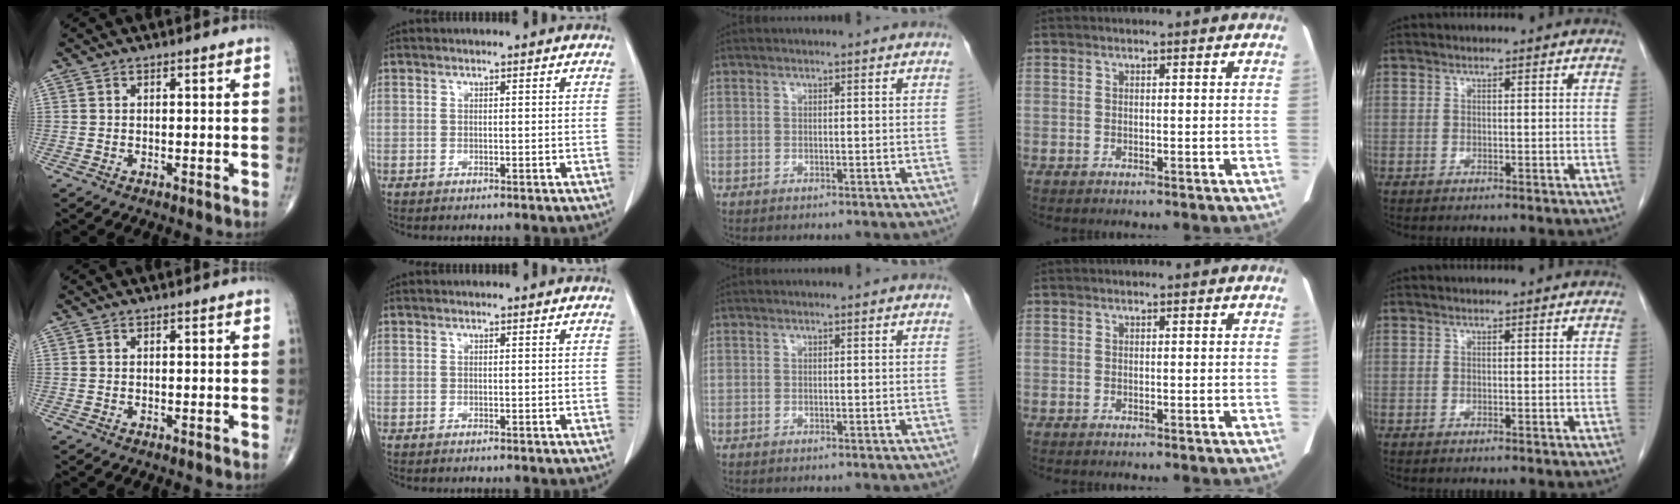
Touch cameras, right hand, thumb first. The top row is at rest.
{}